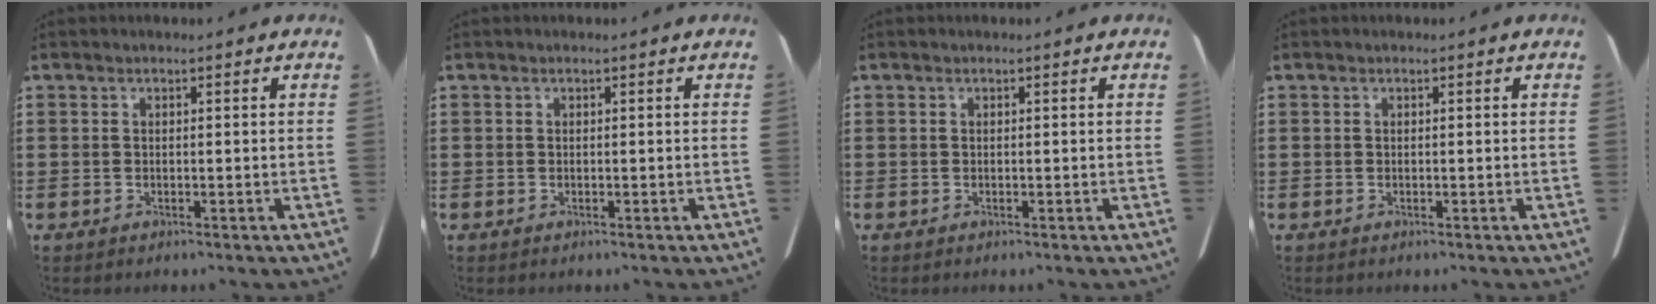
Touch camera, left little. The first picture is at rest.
{"total": 0.0}
{"total": 0.0}
{"total": 0.0}